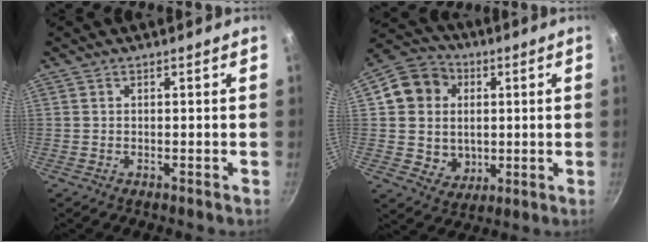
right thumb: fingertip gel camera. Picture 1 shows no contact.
{"total": 13.2, "force": [2.3, 11.9, 5.2], "torque": [-0.059, 0.006, 0.044]}